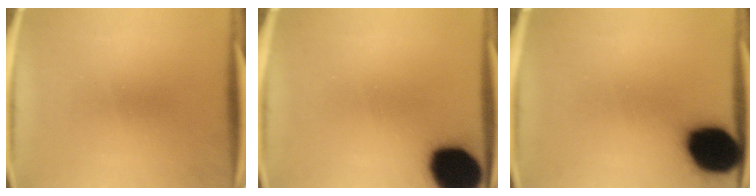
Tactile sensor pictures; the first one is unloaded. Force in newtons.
{"total": 19.6}
{"total": 18.2}